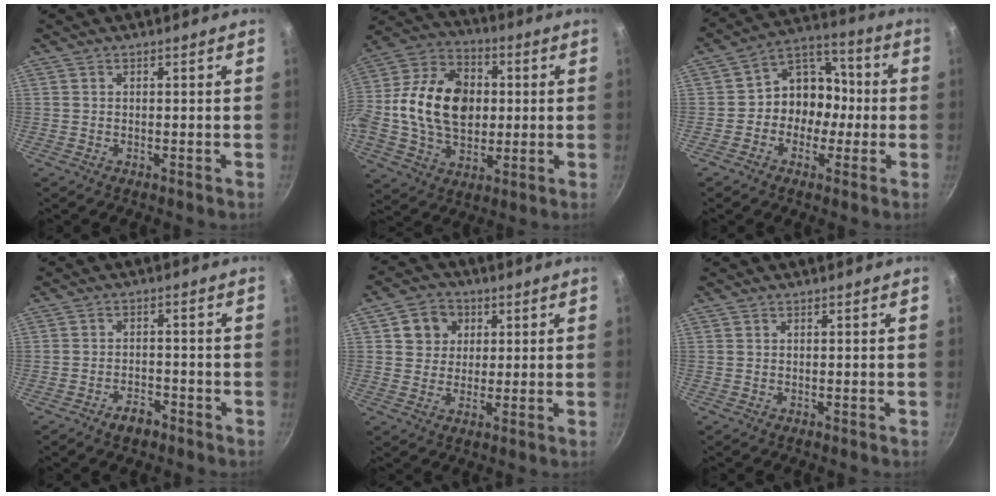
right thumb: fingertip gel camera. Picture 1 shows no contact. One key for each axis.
{"total": 21.1, "fx": 0.9, "fy": 15.2, "fz": 14.6, "tx": -0.238, "ty": 0.027, "tz": 0.007}
{"total": 10.8, "fx": -1.6, "fy": 9.2, "fz": 5.6, "tx": -0.026, "ty": 0.046, "tz": -0.042}
{"total": 3.7, "fx": -2.6, "fy": 2.0, "fz": 1.8, "tx": -0.018, "ty": 0.022, "tz": -0.039}
{"total": 7.0, "fx": 2.5, "fy": 6.1, "fz": 2.3, "tx": -0.002, "ty": 0.004, "tz": 0.034}
{"total": 0.0}